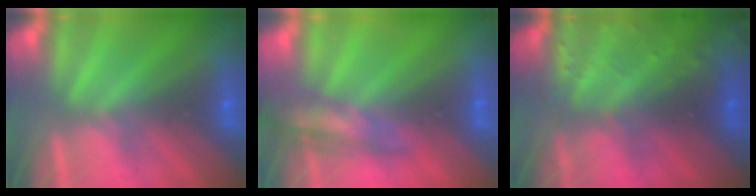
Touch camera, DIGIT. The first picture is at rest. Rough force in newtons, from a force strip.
{"total": 2.4}
{"total": 8.6}